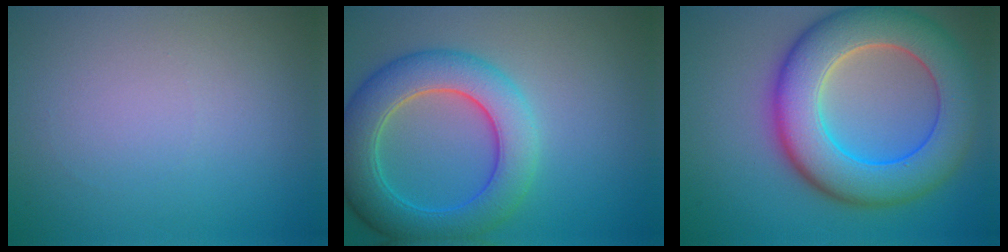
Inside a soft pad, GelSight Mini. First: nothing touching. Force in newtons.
{"total": 7.2, "press": 7.2, "slide": 0.3}
{"total": 10.4, "press": 10.4, "slide": 0.4}